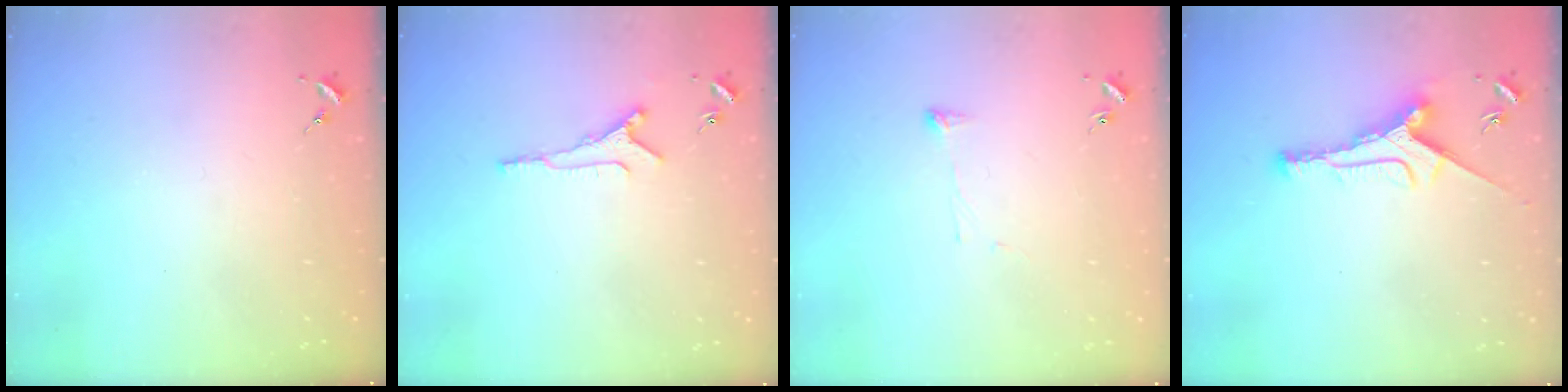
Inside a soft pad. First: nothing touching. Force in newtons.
{"total": 7.1, "press": 7.0, "slide": 0.8}
{"total": 3.7, "press": 3.6, "slide": 0.7}
{"total": 10.0, "press": 10.0, "slide": 0.5}